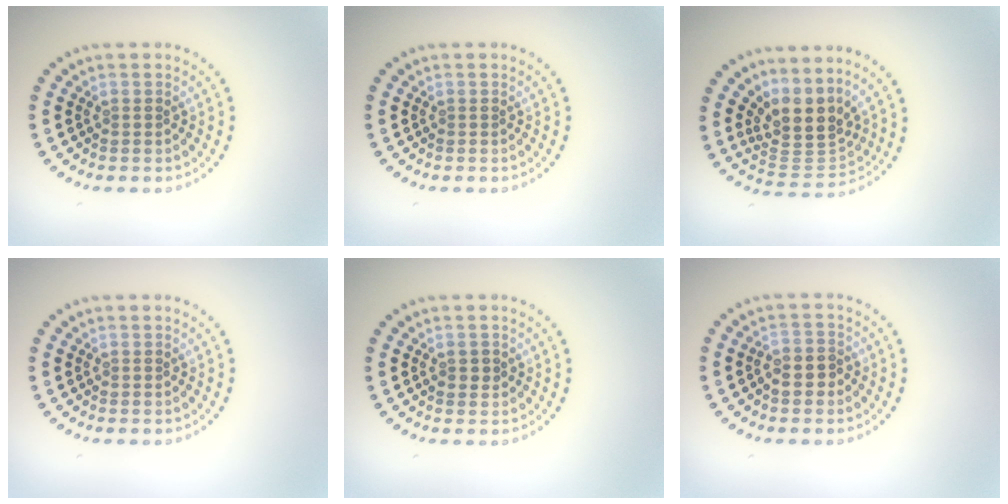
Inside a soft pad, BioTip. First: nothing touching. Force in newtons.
{"total": 0.0}
{"total": 4.1, "press": 3.1, "slide": 2.7}
{"total": 0.0}
{"total": 1.2, "press": 1.2, "slide": 0.1}
{"total": 2.1, "press": 2.0, "slide": 0.6}